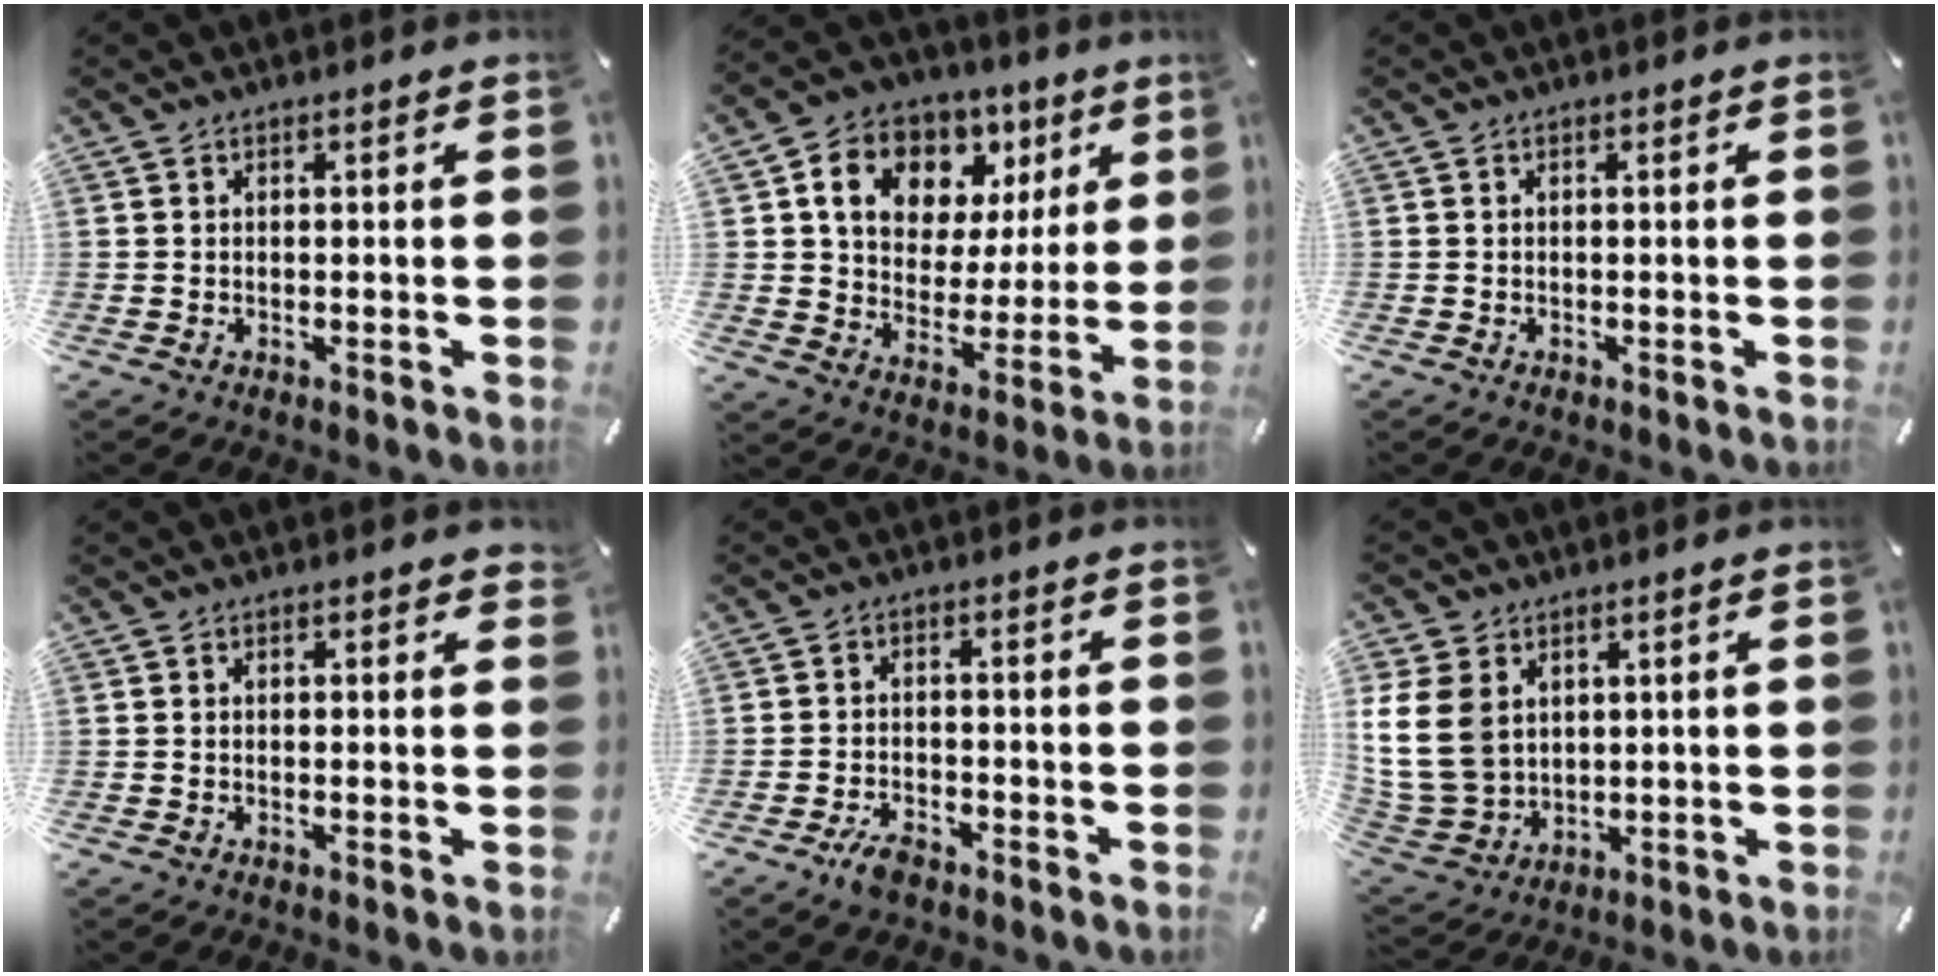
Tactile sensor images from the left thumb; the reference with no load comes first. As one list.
[{"total": 13.3, "force": [6.3, 10.3, 5.6], "torque": [-0.092, -0.029, 0.118]}, {"total": 0.0}, {"total": 0.8, "force": [0.4, 0.4, 0.5], "torque": [0.006, -0.004, 0.004]}, {"total": 4.1, "force": [-2.9, 1.9, 2.1], "torque": [-0.045, 0.014, -0.056]}, {"total": 13.9, "force": [3.2, 11.2, 7.5], "torque": [-0.187, -0.008, 0.061]}]